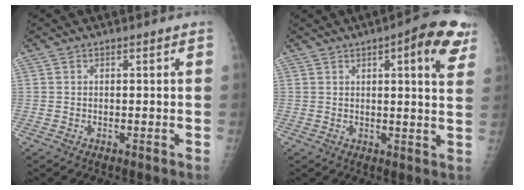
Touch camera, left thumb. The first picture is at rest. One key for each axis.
{"total": 10.5, "fx": 5.2, "fy": 2.7, "fz": 8.7, "tx": -0.085, "ty": -0.016, "tz": 0.055}